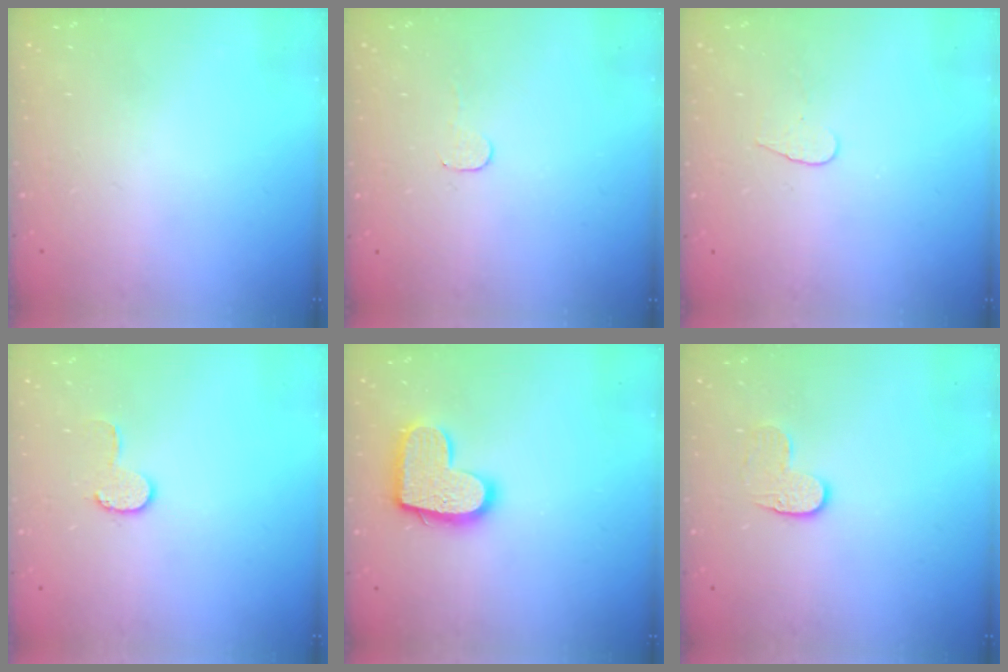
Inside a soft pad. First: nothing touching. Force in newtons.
{"total": 2.8, "press": 2.8, "slide": 0.2}
{"total": 4.0, "press": 4.0, "slide": 0.4}
{"total": 6.4, "press": 6.4, "slide": 0.6}
{"total": 14.6, "press": 14.6, "slide": 0.9}
{"total": 6.7, "press": 6.7, "slide": 0.5}